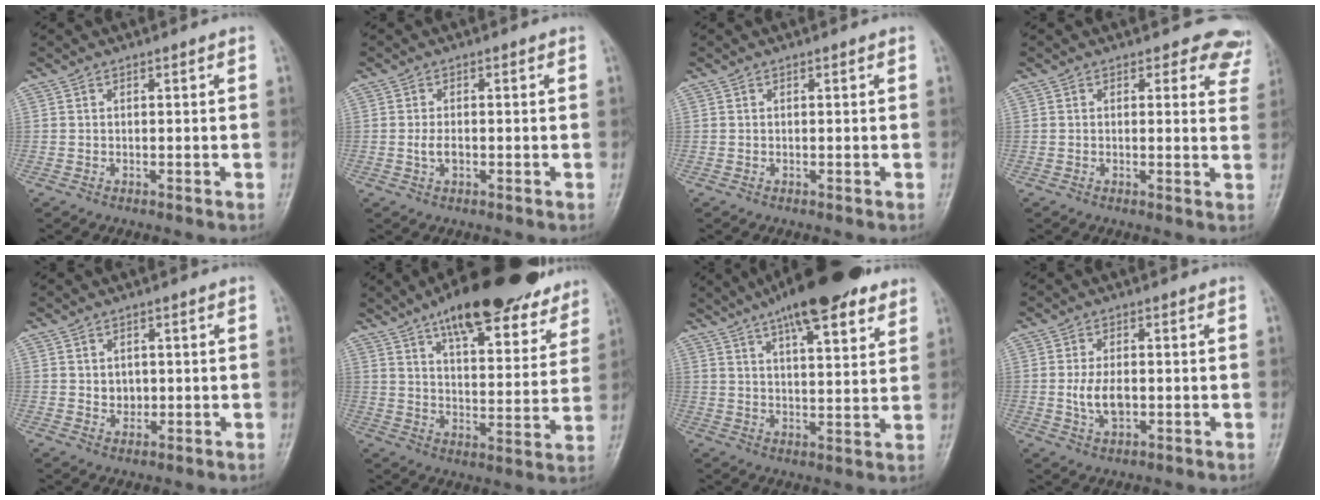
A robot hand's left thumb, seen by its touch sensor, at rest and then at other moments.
{"total": 2.2, "force": [-0.4, 1.3, 1.8], "torque": [-0.034, 0.000, -0.009]}
{"total": 0.0}
{"total": 7.1, "force": [6.0, 3.5, 1.2], "torque": [0.037, -0.024, 0.034]}
{"total": 2.7, "force": [0.4, 2.2, 1.4], "torque": [-0.008, -0.002, 0.009]}
{"total": 23.9, "force": [17.2, 8.3, 14.3], "torque": [-0.164, -0.053, 0.243]}
{"total": 17.6, "force": [11.6, 5.2, 12.1], "torque": [-0.161, -0.028, 0.177]}
{"total": 5.2, "force": [-0.4, 2.9, 4.3], "torque": [-0.081, -0.004, -0.006]}